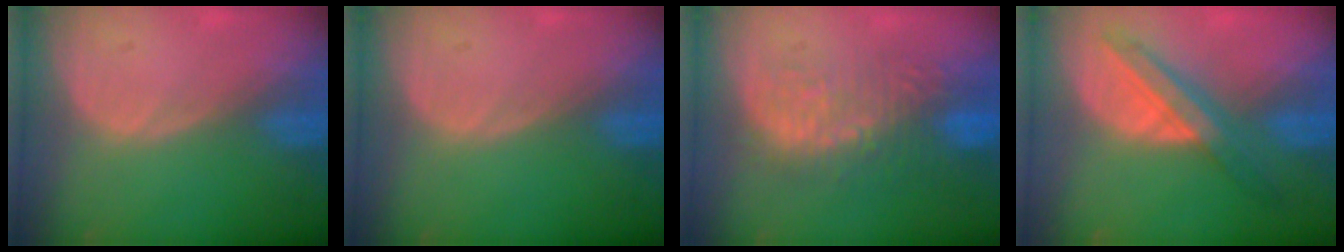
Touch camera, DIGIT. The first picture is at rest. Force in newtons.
{"total": 0.0}
{"total": 10.1, "press": 9.0, "slide": 4.5}
{"total": 6.3, "press": 6.3, "slide": 0.3}